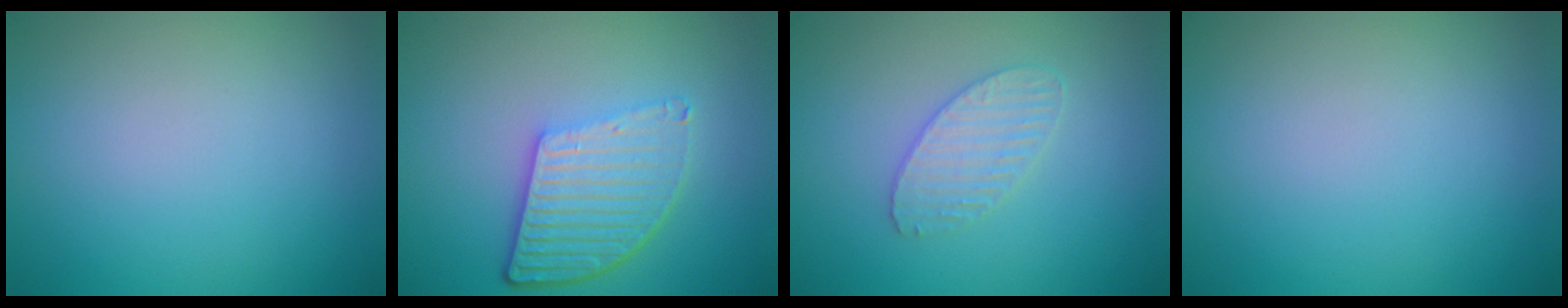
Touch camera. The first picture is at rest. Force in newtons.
{"total": 5.4, "press": 3.9, "slide": 3.8}
{"total": 2.3, "press": 2.3, "slide": 0.2}
{"total": 0.0}